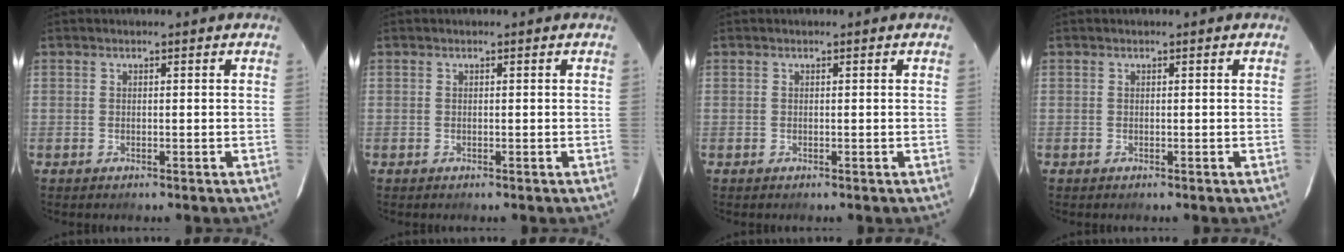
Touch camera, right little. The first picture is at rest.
{"total": 0.0}
{"total": 0.0}
{"total": 0.0}